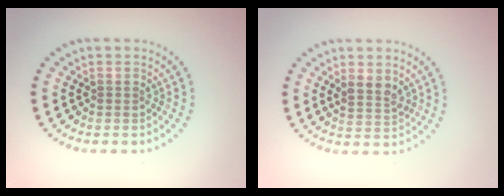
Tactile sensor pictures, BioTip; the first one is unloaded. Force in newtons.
{"total": 2.0, "press": 1.8, "slide": 0.8}